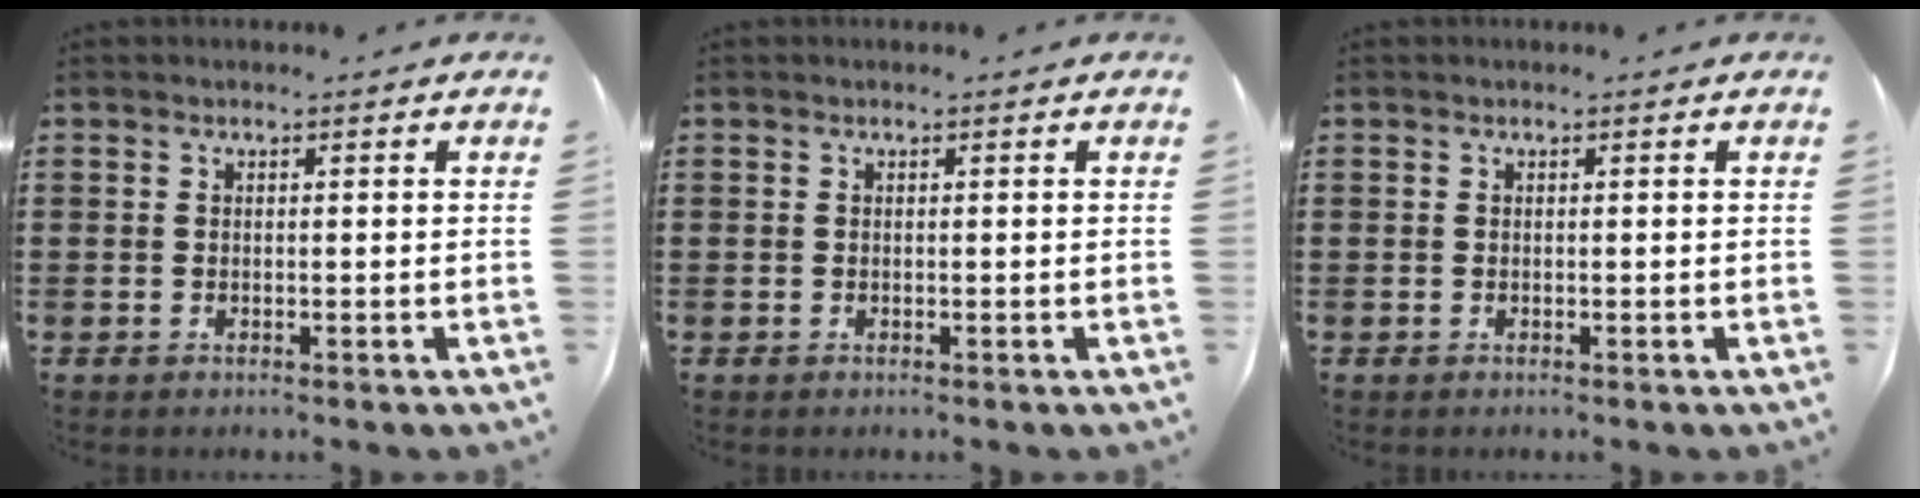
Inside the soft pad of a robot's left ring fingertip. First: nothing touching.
{"total": 0.0}
{"total": 0.0}